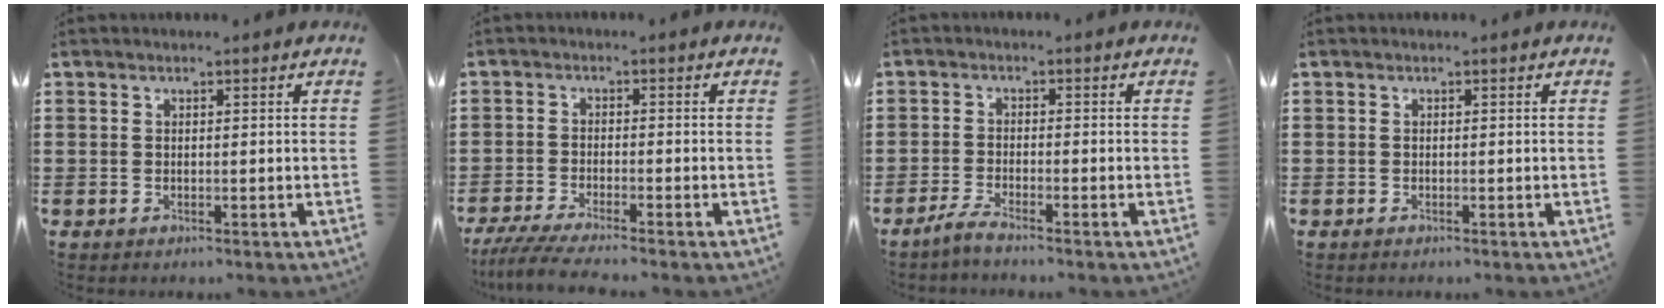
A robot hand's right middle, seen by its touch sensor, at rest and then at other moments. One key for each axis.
{"total": 3.7, "fx": -3.3, "fy": 0.0, "fz": 1.8, "tx": -0.051, "ty": -0.016, "tz": -0.068}
{"total": 2.3, "fx": -1.9, "fy": -0.1, "fz": 1.3, "tx": -0.035, "ty": -0.002, "tz": -0.040}
{"total": 0.0}